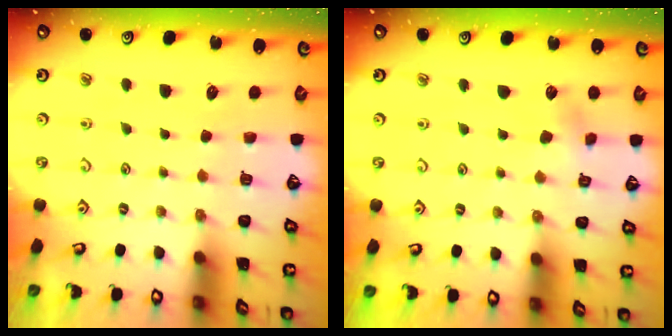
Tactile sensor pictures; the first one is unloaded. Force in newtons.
{"total": 3.0, "press": 2.9, "slide": 0.4}